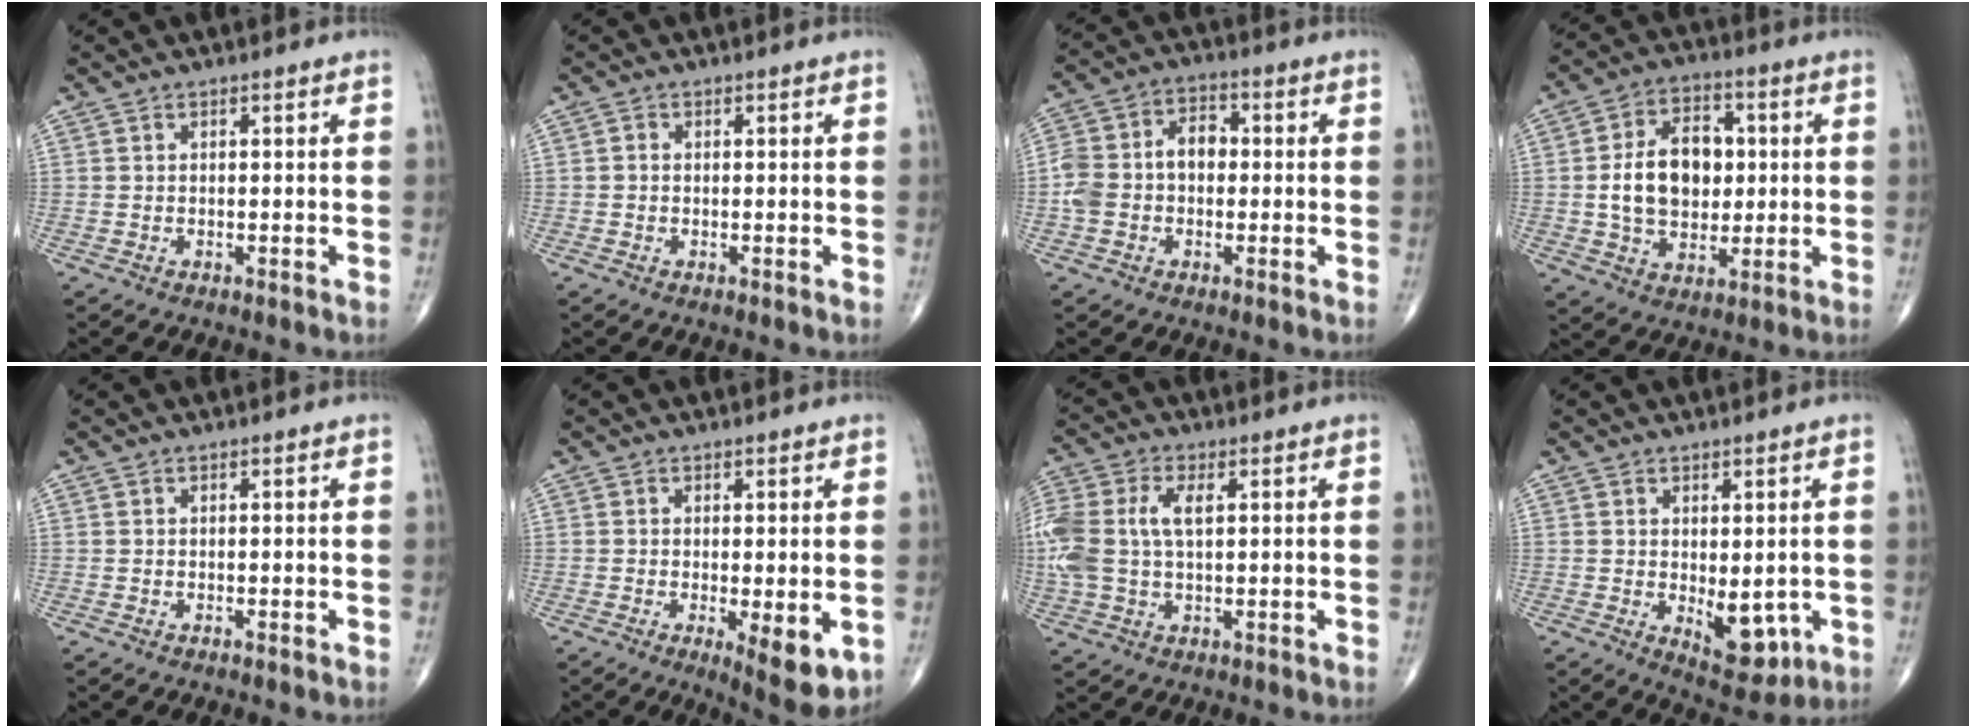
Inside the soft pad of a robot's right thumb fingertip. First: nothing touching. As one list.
[{"total": 0.8, "force": [-0.1, 0.7, 0.3], "torque": [-0.002, 0.002, -0.003]}, {"total": 9.3, "force": [-0.5, 6.7, 6.4], "torque": [-0.117, 0.038, -0.019]}, {"total": 13.7, "force": [0.8, 9.5, 9.8], "torque": [-0.139, 0.010, 0.016]}, {"total": 0.0}, {"total": 7.6, "force": [-1.8, 2.4, 6.9], "torque": [-0.092, -0.021, -0.022]}, {"total": 13.0, "force": [2.0, 7.5, 10.5], "torque": [-0.273, 0.020, 0.040]}, {"total": 7.2, "force": [-1.0, 3.6, 6.2], "torque": [-0.062, -0.014, 0.002]}]